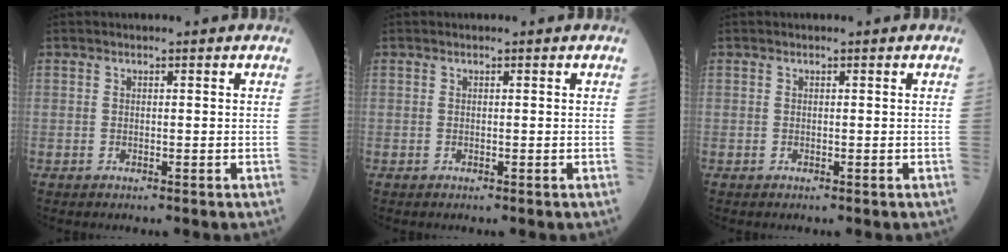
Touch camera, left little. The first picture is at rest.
{"total": 0.0}
{"total": 0.0}